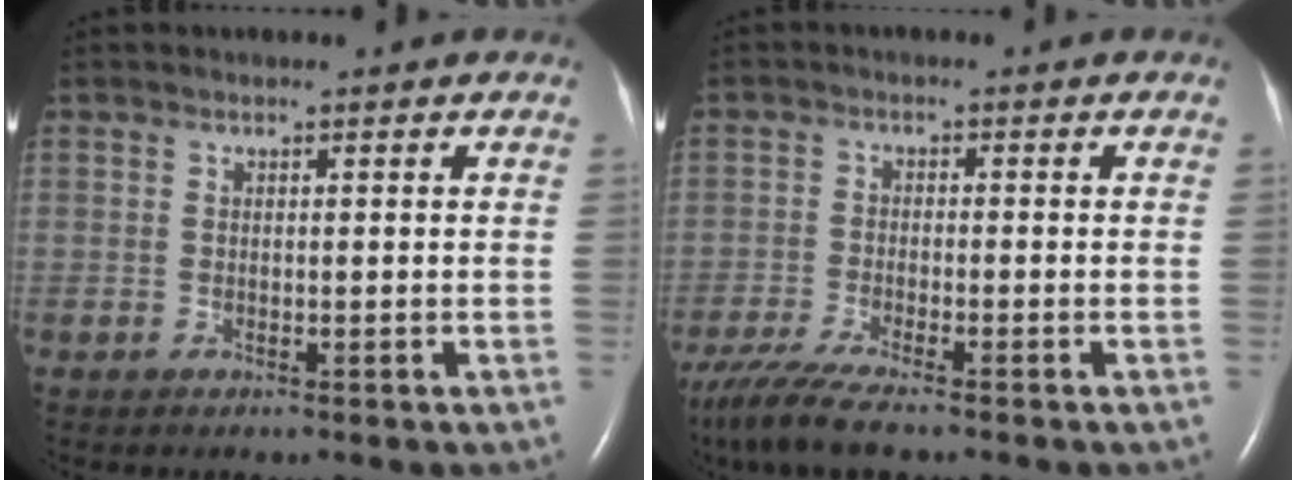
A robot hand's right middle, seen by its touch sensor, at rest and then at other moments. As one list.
[{"total": 7.8, "force": [-6.2, 0.3, 4.7], "torque": [-0.090, -0.025, -0.111]}]